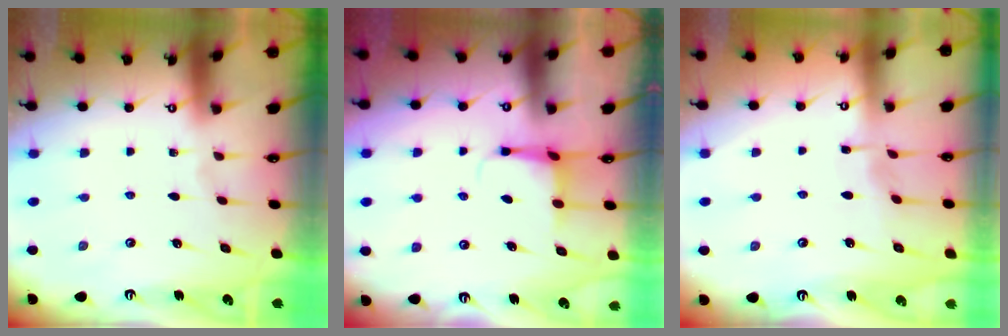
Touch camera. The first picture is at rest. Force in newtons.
{"total": 4.2, "press": 4.2, "slide": 0.8}
{"total": 3.0, "press": 2.9, "slide": 0.3}